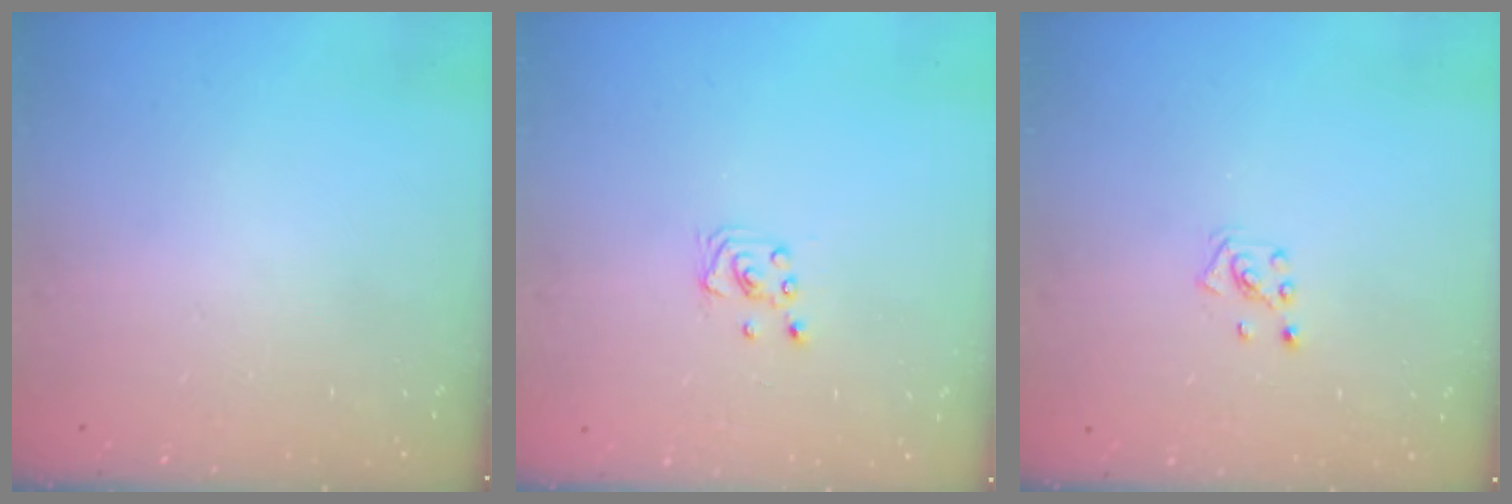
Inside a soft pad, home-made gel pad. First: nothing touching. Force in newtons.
{"total": 2.1, "press": 2.1, "slide": 0.2}
{"total": 2.1, "press": 2.0, "slide": 0.3}